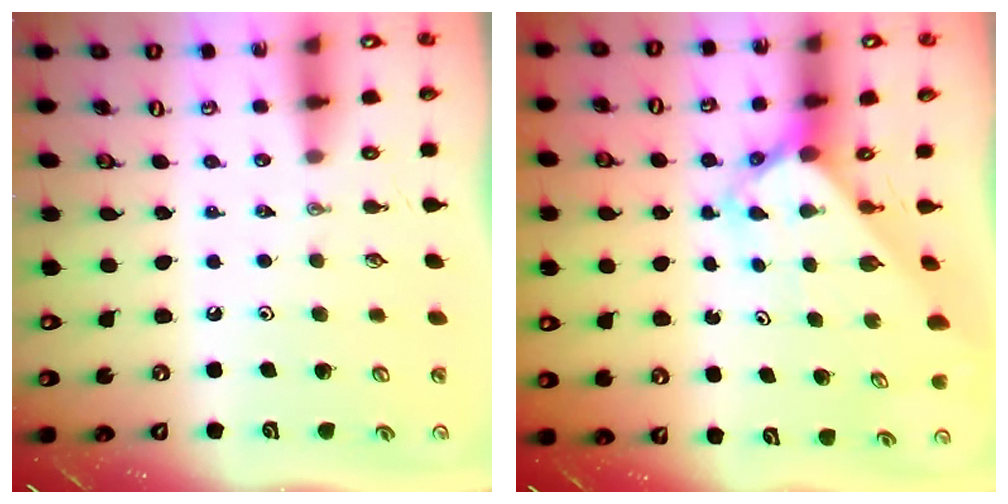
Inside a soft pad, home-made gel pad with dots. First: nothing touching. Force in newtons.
{"total": 2.5, "press": 2.5, "slide": 0.2}